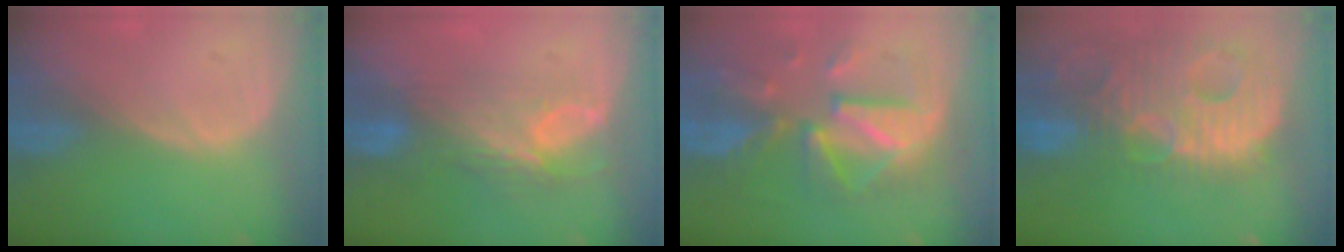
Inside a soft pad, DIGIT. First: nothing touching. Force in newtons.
{"total": 7.8, "press": 6.9, "slide": 3.8}
{"total": 10.6, "press": 10.6, "slide": 0.9}
{"total": 14.2, "press": 12.3, "slide": 7.2}